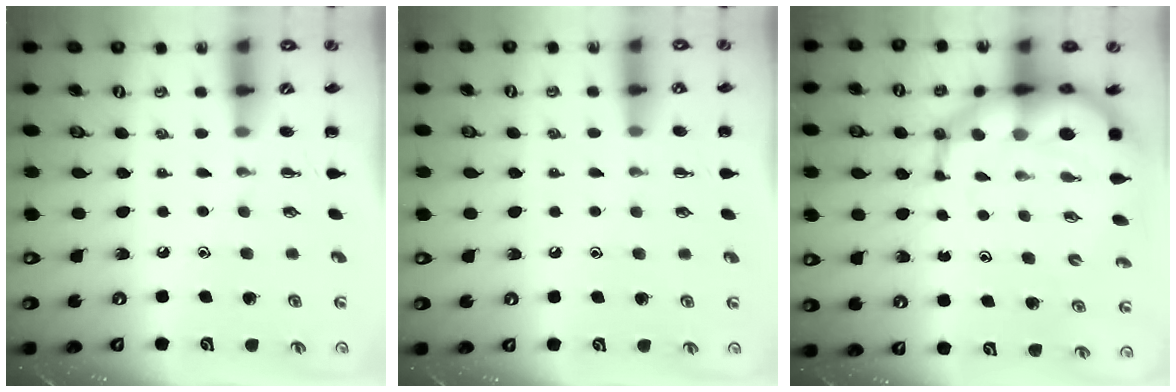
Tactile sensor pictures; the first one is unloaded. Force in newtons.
{"total": 3.4, "press": 3.2, "slide": 1.2}
{"total": 14.7, "press": 14.3, "slide": 3.6}